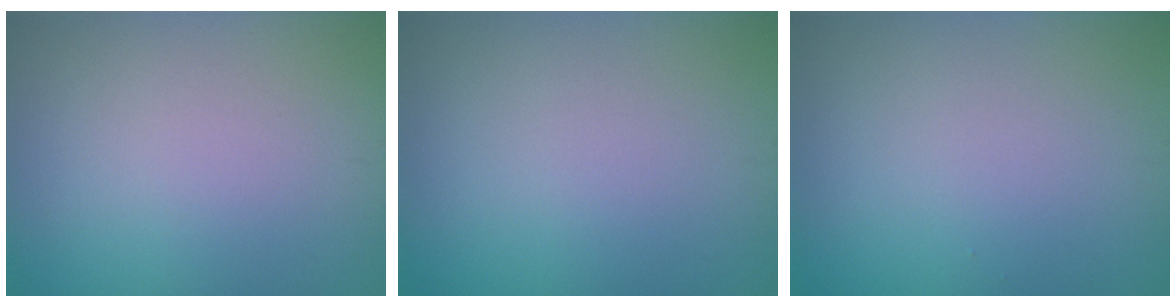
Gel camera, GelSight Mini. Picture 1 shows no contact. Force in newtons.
{"total": 0.0}
{"total": 0.0}